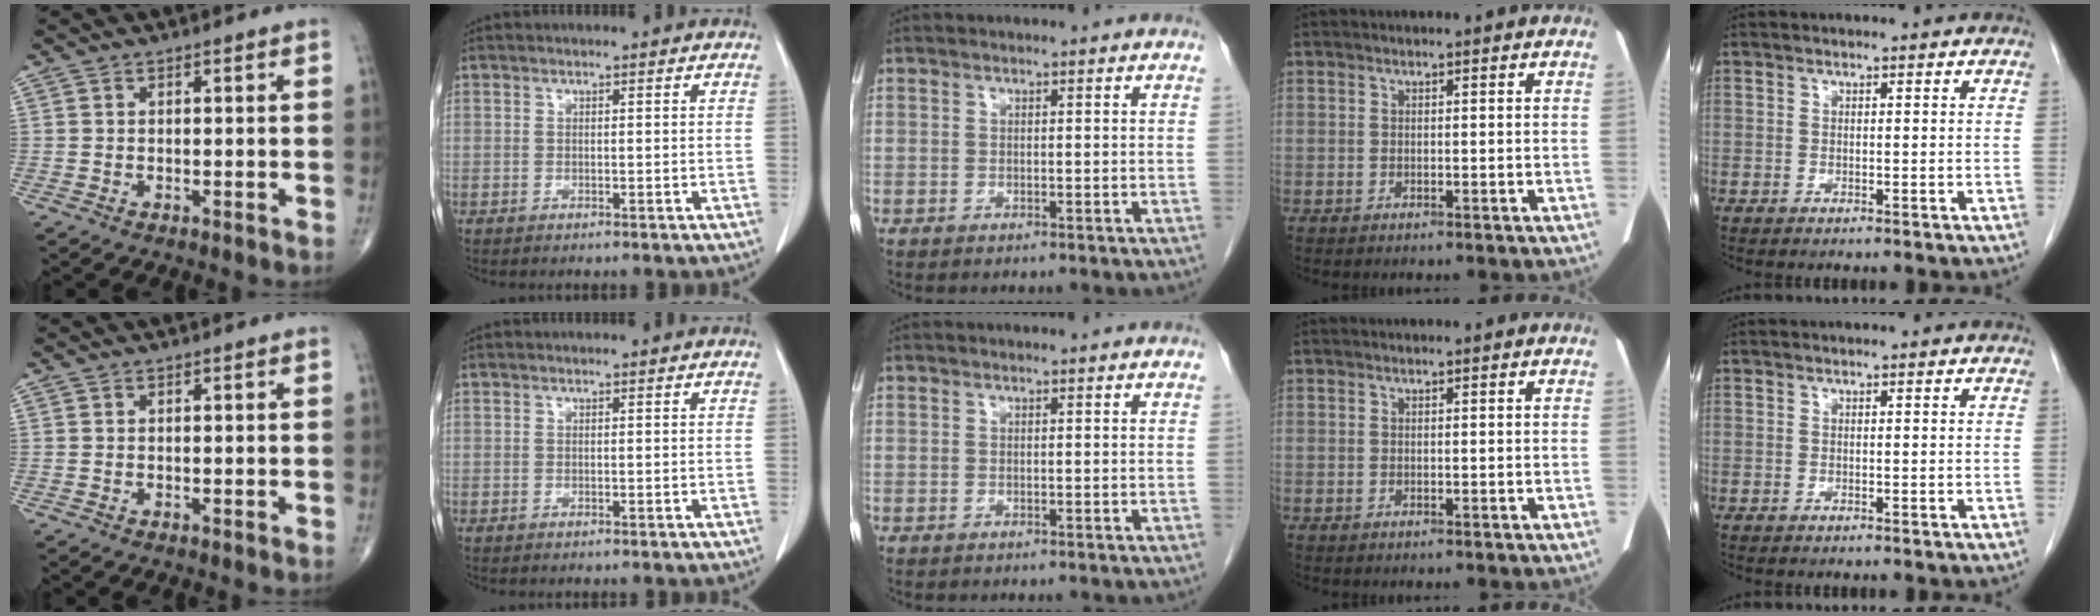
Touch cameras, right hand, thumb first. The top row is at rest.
{}